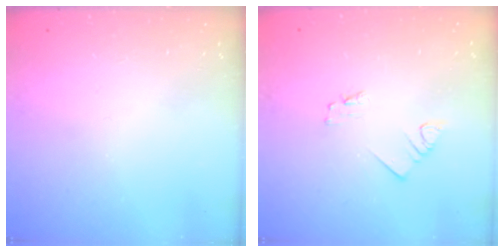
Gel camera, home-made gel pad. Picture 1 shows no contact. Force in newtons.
{"total": 1.6, "press": 1.6, "slide": 0.1}